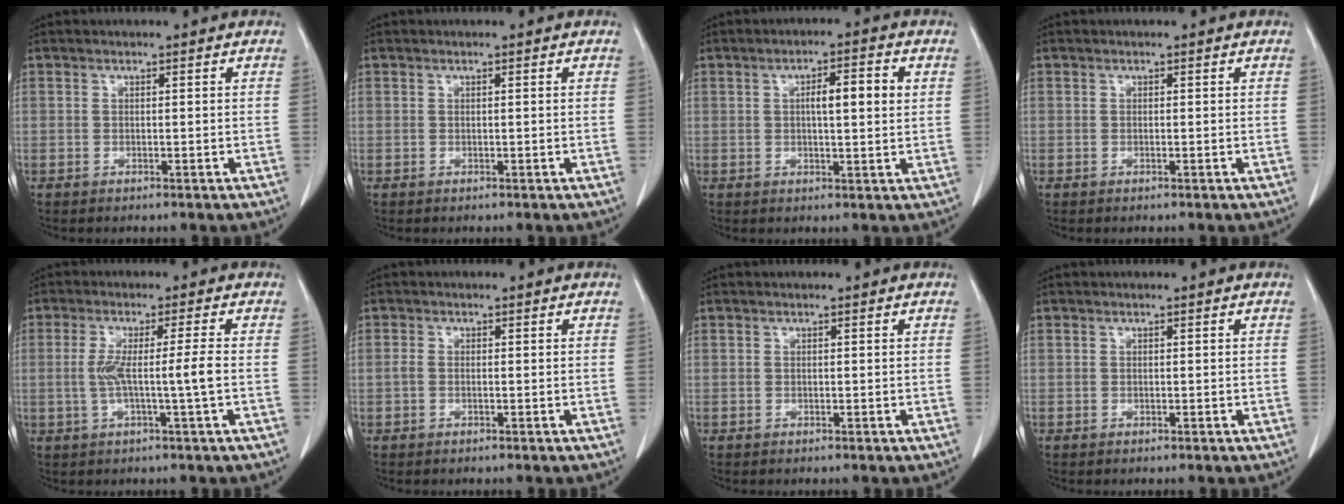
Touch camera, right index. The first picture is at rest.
{"total": 0.0}
{"total": 5.7, "force": [1.2, 0.9, 5.5], "torque": [-0.091, 0.010, 0.017]}
{"total": 0.0}
{"total": 5.7, "force": [-0.7, -1.0, 5.5], "torque": [-0.104, 0.001, -0.012]}
{"total": 1.0, "force": [-0.2, 0.5, 0.8], "torque": [-0.019, 0.000, -0.005]}
{"total": 0.0}
{"total": 0.0}